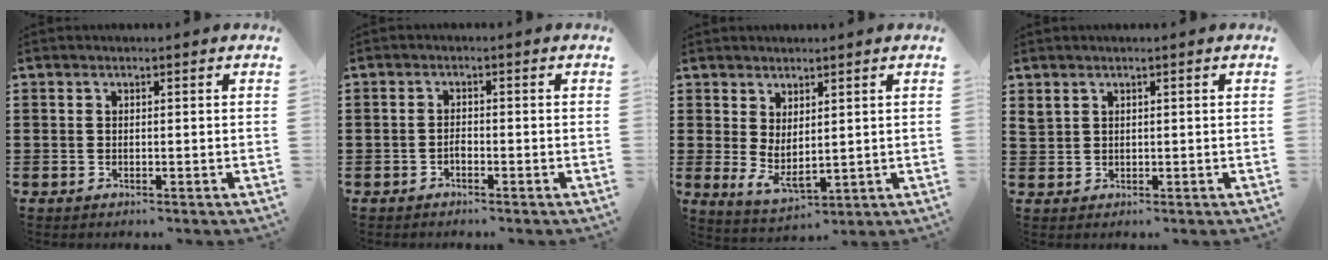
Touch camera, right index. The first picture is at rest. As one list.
[{"total": 1.2, "force": [-0.8, 0.7, 0.7], "torque": [-0.015, -0.001, -0.016]}, {"total": 2.7, "force": [0.7, 1.1, 2.4], "torque": [-0.061, -0.012, 0.009]}, {"total": 1.6, "force": [1.2, 1.1, 0.3], "torque": [-0.010, 0.005, 0.024]}]